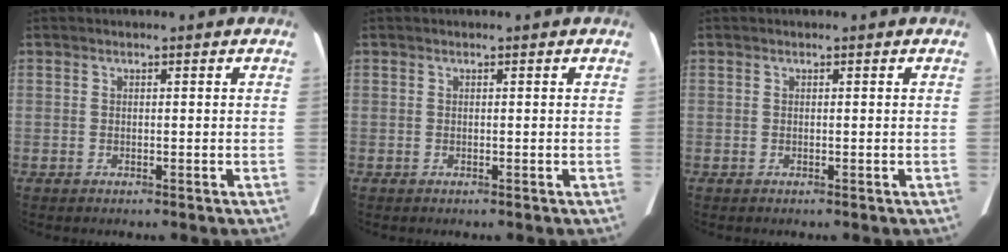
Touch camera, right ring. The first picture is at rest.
{"total": 0.0}
{"total": 0.0}